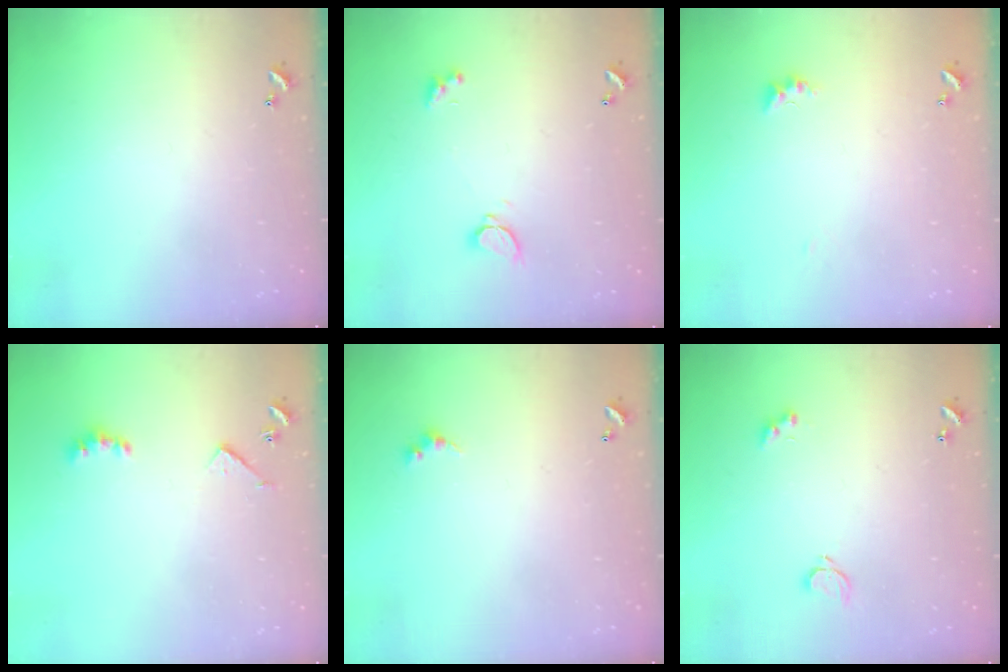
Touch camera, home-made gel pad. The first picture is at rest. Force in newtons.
{"total": 1.8, "press": 1.8, "slide": 0.3}
{"total": 3.9, "press": 3.8, "slide": 1.0}
{"total": 4.5, "press": 4.5, "slide": 0.8}
{"total": 2.6, "press": 2.5, "slide": 0.6}
{"total": 2.5, "press": 2.4, "slide": 0.5}